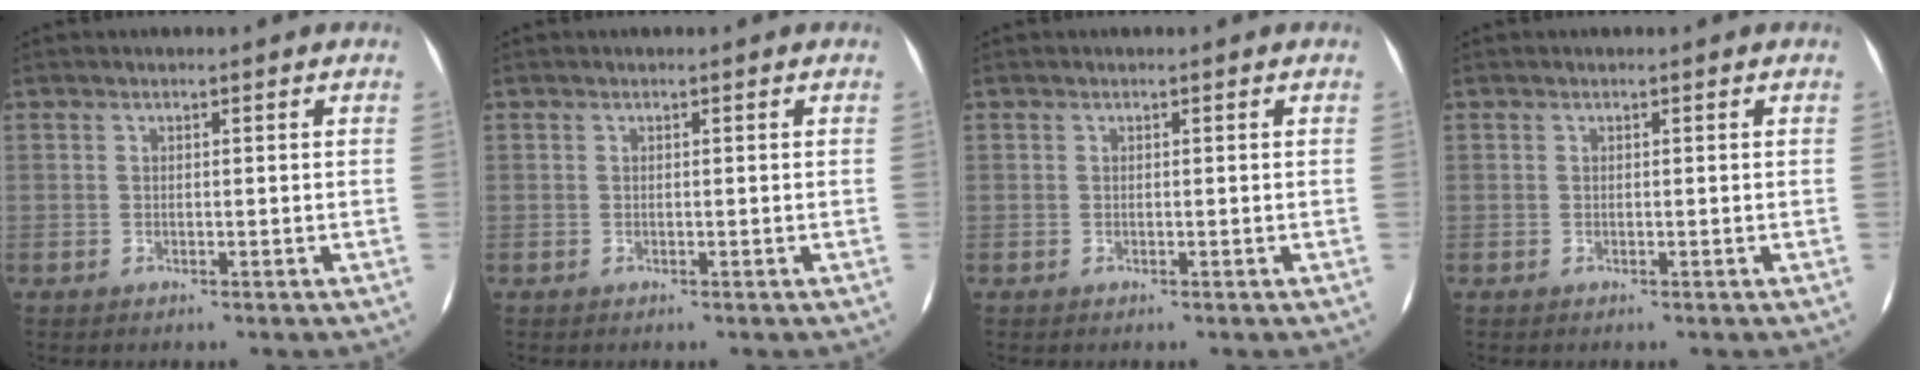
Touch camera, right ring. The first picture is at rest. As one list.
[{"total": 0.0}, {"total": 0.0}, {"total": 0.0}]